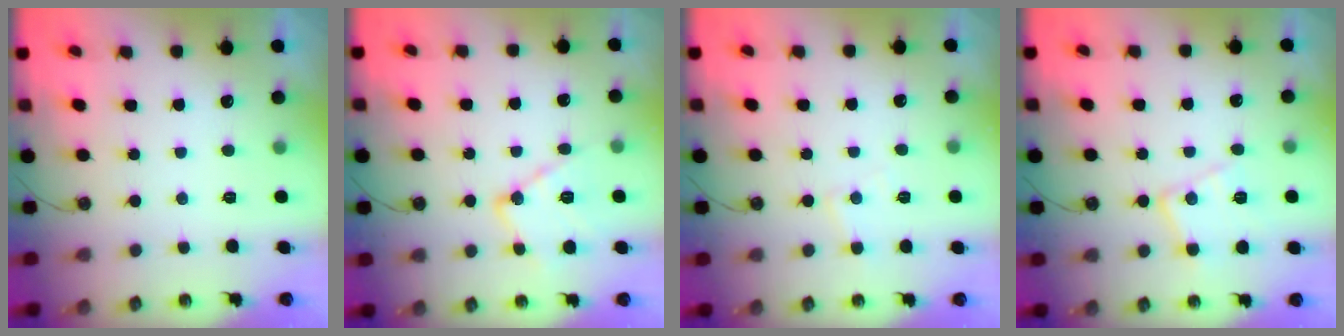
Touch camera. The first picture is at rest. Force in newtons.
{"total": 12.1, "press": 12.1, "slide": 0.8}
{"total": 5.3, "press": 5.2, "slide": 0.7}
{"total": 12.8, "press": 12.8, "slide": 0.8}